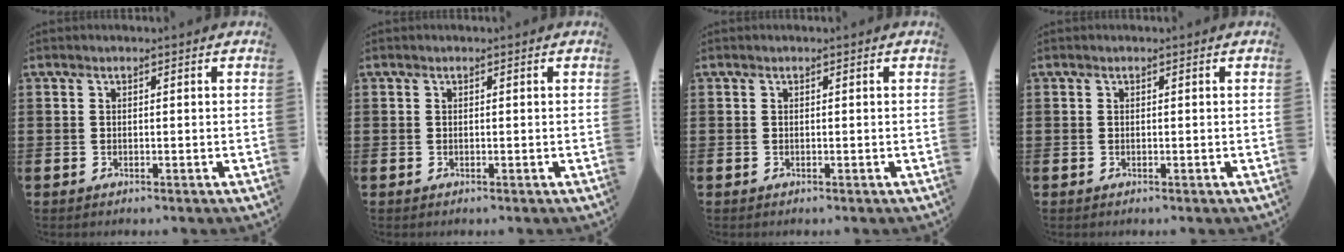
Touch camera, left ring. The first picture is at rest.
{"total": 0.0}
{"total": 0.0}
{"total": 0.0}